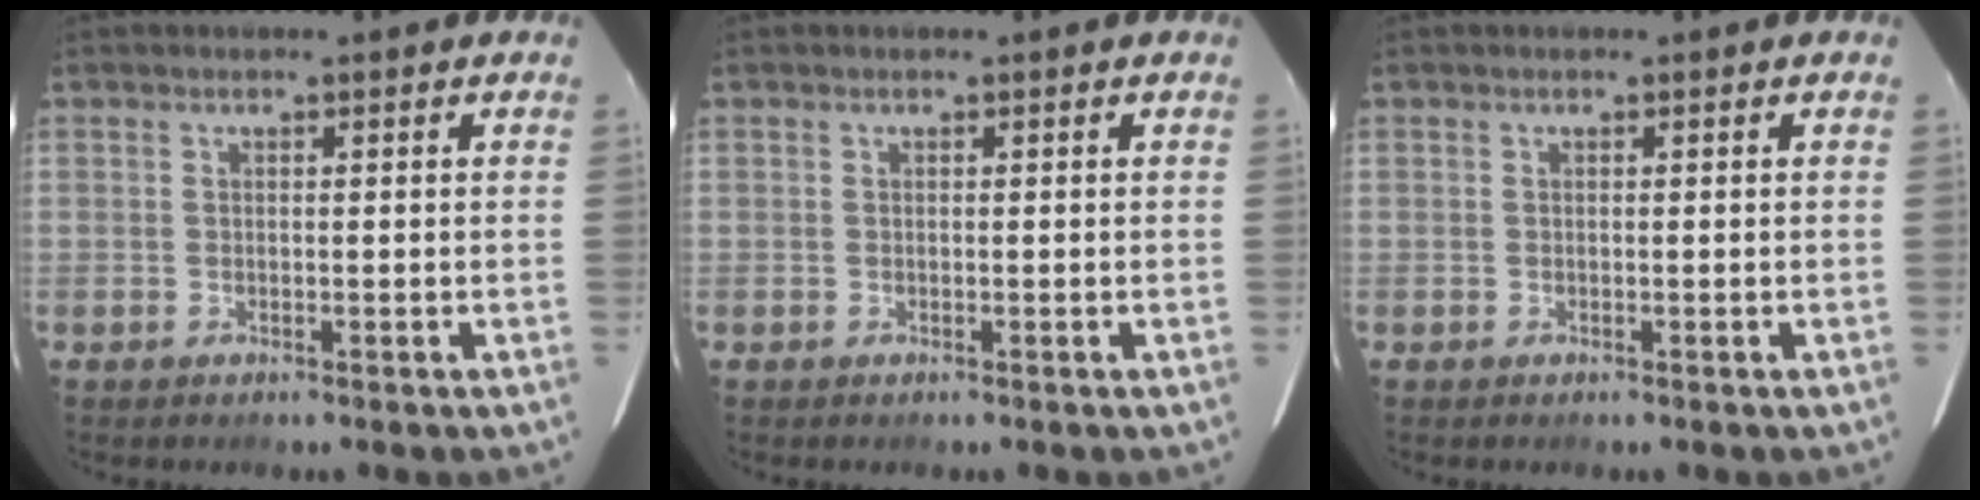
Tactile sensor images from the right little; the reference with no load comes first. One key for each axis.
{"total": 0.0}
{"total": 0.0}